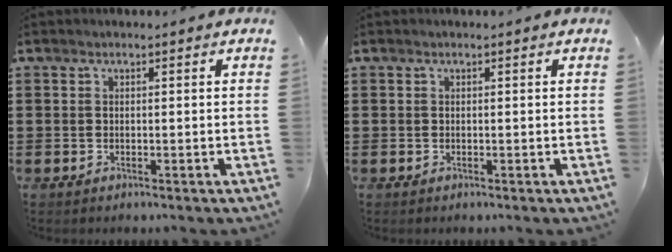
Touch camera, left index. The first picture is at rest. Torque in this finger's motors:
{"motor_torque": [0.00, 0.00, 0.00, 0.01]}